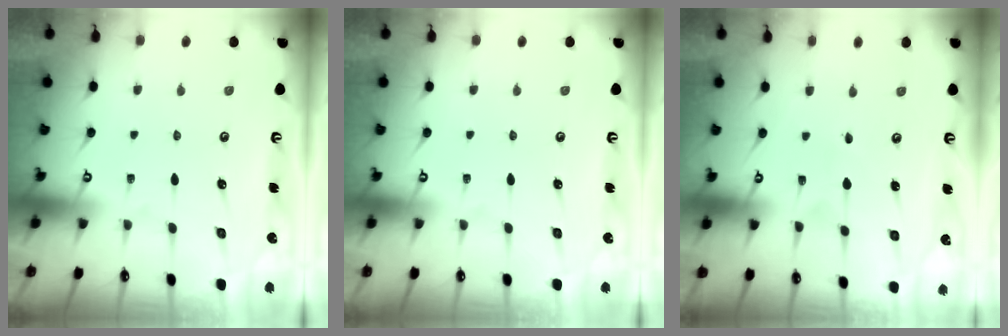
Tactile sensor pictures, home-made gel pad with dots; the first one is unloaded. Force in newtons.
{"total": 0.0}
{"total": 2.2, "press": 2.2, "slide": 0.2}